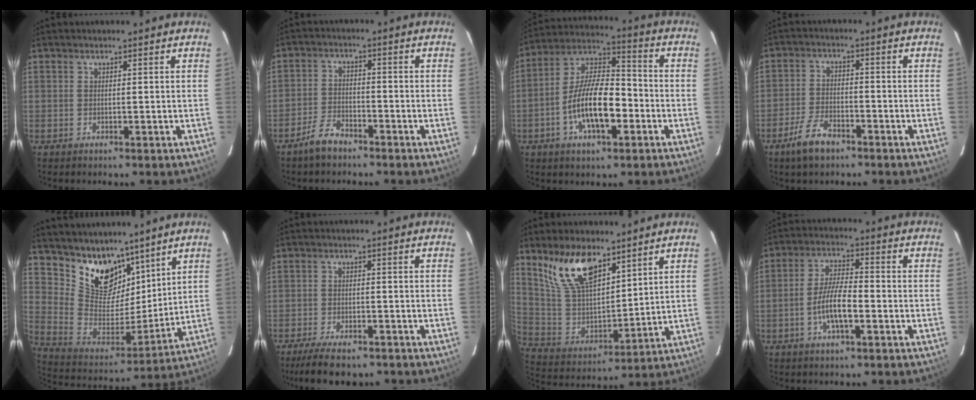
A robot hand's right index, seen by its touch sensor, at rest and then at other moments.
{"total": 5.4, "force": [-4.3, 2.2, 2.4], "torque": [-0.067, 0.007, -0.080]}
{"total": 14.5, "force": [-4.8, 5.7, 12.4], "torque": [-0.239, 0.009, -0.086]}
{"total": 7.1, "force": [-4.9, 3.0, 4.1], "torque": [-0.101, -0.001, -0.092]}
{"total": 14.9, "force": [10.6, 9.0, 5.4], "torque": [-0.118, 0.003, 0.209]}
{"total": 9.5, "force": [-7.6, 3.0, 4.8], "torque": [-0.112, -0.018, -0.123]}
{"total": 14.8, "force": [9.7, 6.6, 9.0], "torque": [-0.175, 0.008, 0.202]}
{"total": 7.9, "force": [-3.0, 2.0, 7.0], "torque": [-0.142, 0.005, -0.055]}